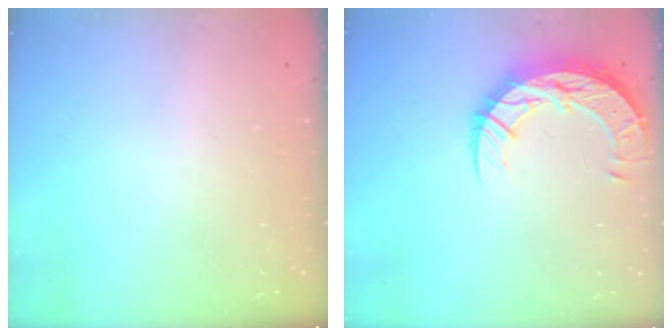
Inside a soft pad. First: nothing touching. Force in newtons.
{"total": 15.9, "press": 15.9, "slide": 1.2}